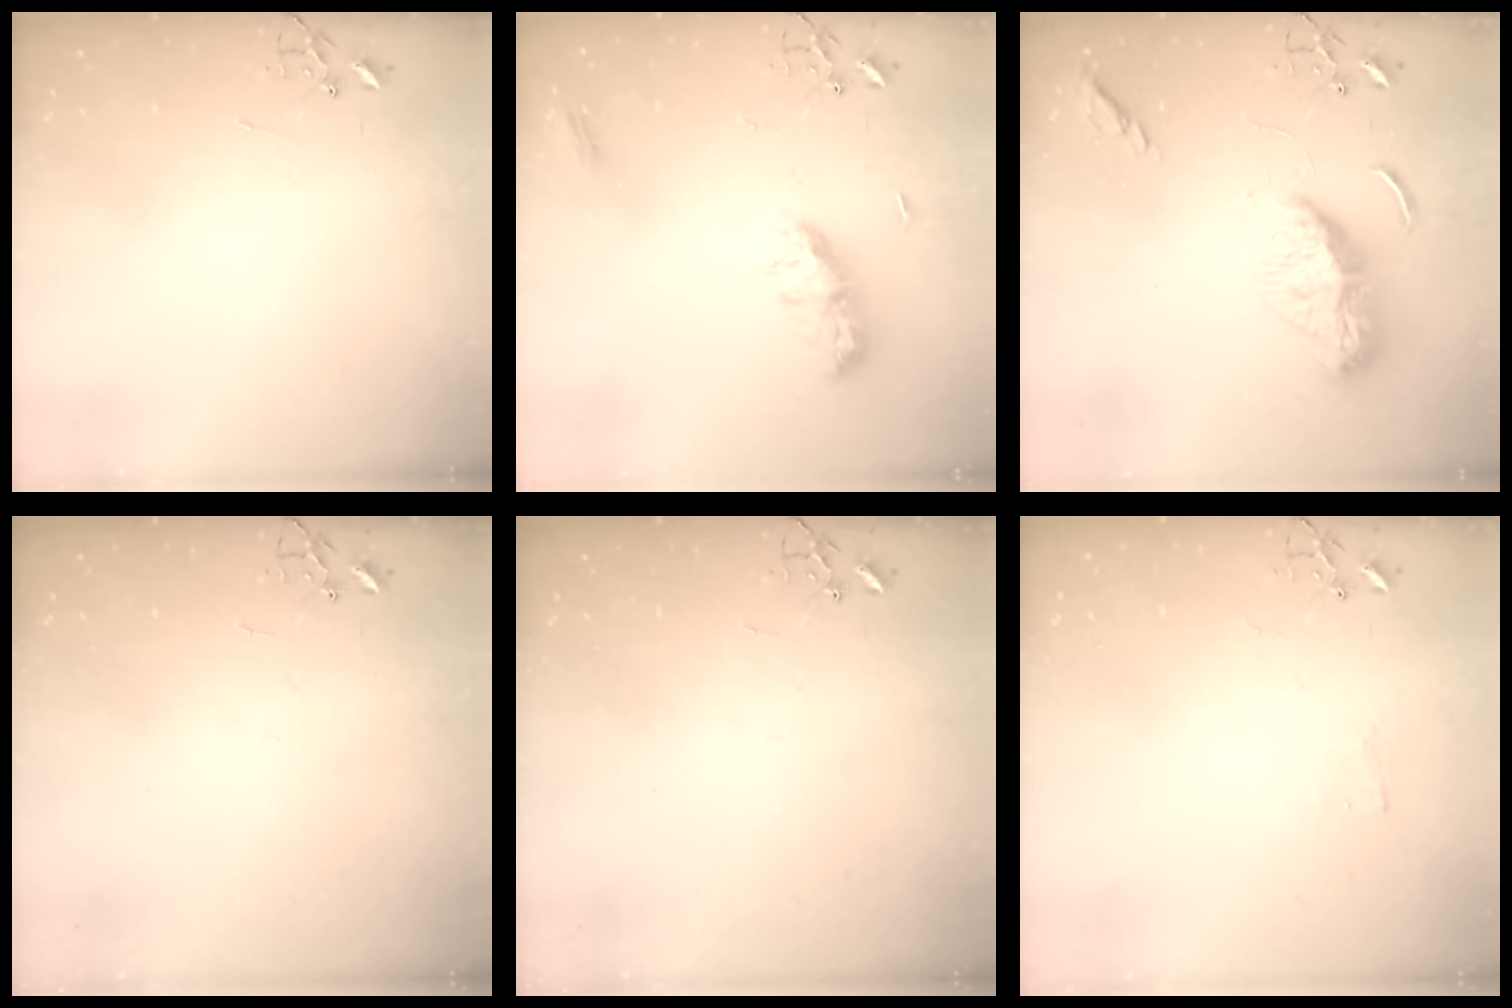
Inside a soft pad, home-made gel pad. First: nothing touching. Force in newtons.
{"total": 9.0, "press": 9.0, "slide": 0.1}
{"total": 13.7, "press": 13.6, "slide": 1.2}
{"total": 0.0}
{"total": 0.0}
{"total": 3.7, "press": 3.6, "slide": 0.6}